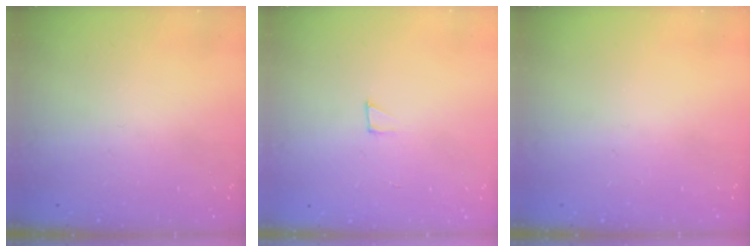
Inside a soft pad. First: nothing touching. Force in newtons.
{"total": 2.1, "press": 2.1, "slide": 0.1}
{"total": 0.0}